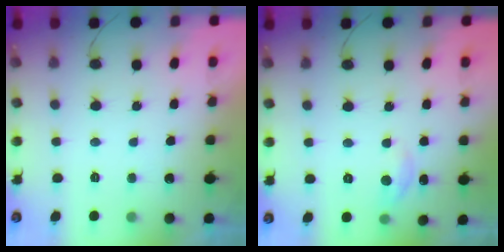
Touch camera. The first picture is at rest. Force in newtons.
{"total": 3.9, "press": 3.9, "slide": 0.6}